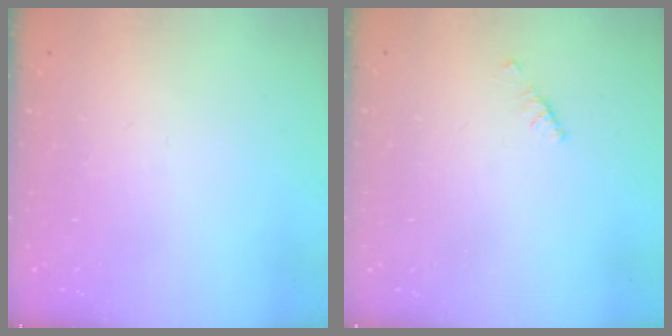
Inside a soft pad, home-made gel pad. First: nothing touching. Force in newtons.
{"total": 2.1, "press": 2.0, "slide": 0.6}